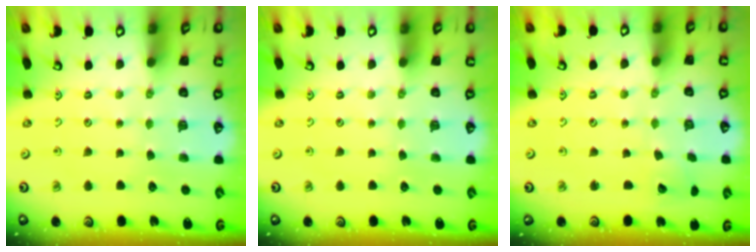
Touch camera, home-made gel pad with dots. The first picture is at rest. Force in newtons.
{"total": 0.0}
{"total": 3.0, "press": 3.0, "slide": 0.2}